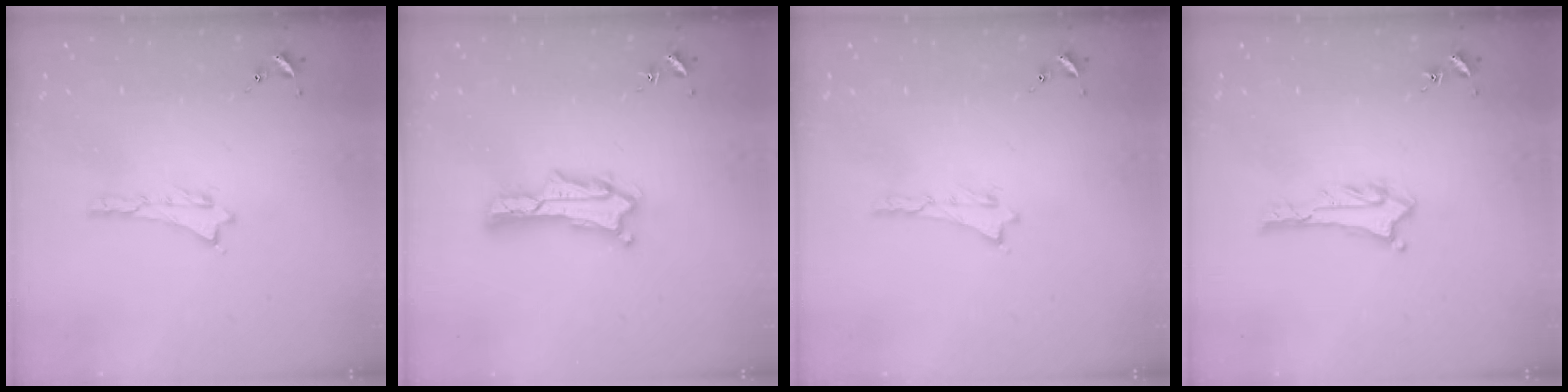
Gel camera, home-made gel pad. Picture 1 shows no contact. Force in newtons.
{"total": 2.0, "press": 2.0, "slide": 0.3}
{"total": 0.0}
{"total": 2.7, "press": 2.7, "slide": 0.2}